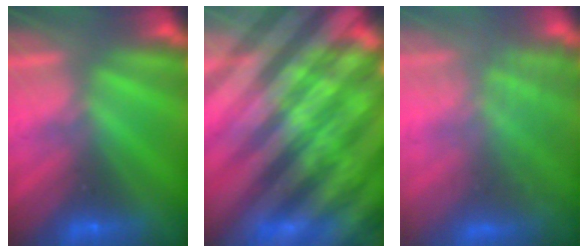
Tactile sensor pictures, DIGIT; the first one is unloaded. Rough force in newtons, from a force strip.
{"total": 6.9}
{"total": 7.3}